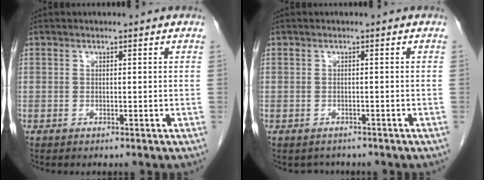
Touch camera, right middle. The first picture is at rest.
{"total": 1.9, "force": [-1.6, 1.0, 0.0], "torque": [-0.006, -0.001, -0.023]}